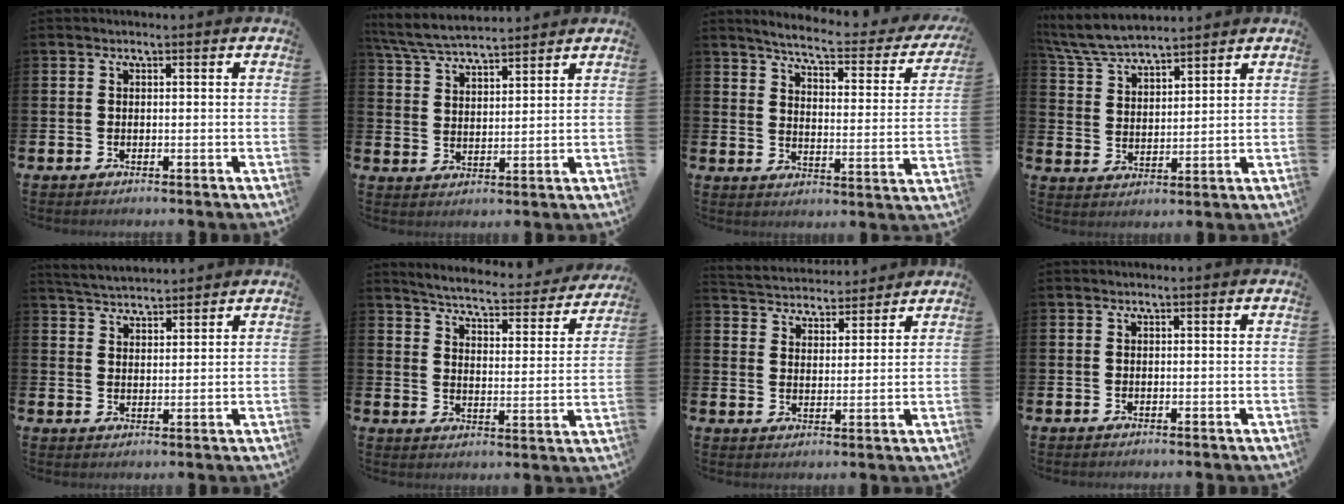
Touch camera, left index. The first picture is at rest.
{"total": 5.7, "force": [5.5, 0.7, 1.1], "torque": [-0.044, -0.026, 0.100]}
{"total": 5.4, "force": [4.8, 0.6, 2.4], "torque": [-0.066, -0.036, 0.073]}
{"total": 6.5, "force": [6.2, 1.0, 1.5], "torque": [-0.055, -0.025, 0.114]}
{"total": 4.2, "force": [4.2, 0.4, 0.1], "torque": [-0.020, -0.017, 0.077]}
{"total": 5.2, "force": [5.0, 0.4, 1.3], "torque": [-0.045, -0.045, 0.078]}
{"total": 4.5, "force": [4.3, 1.1, -0.6], "torque": [-0.011, -0.030, 0.076]}
{"total": 0.0}